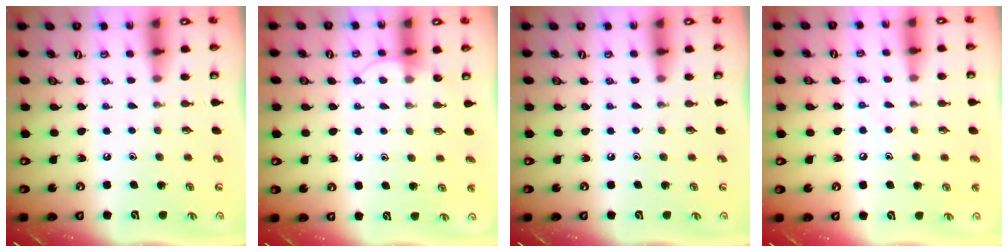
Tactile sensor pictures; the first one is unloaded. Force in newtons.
{"total": 7.0, "press": 7.0, "slide": 0.7}
{"total": 0.0}
{"total": 5.7, "press": 5.7, "slide": 0.7}